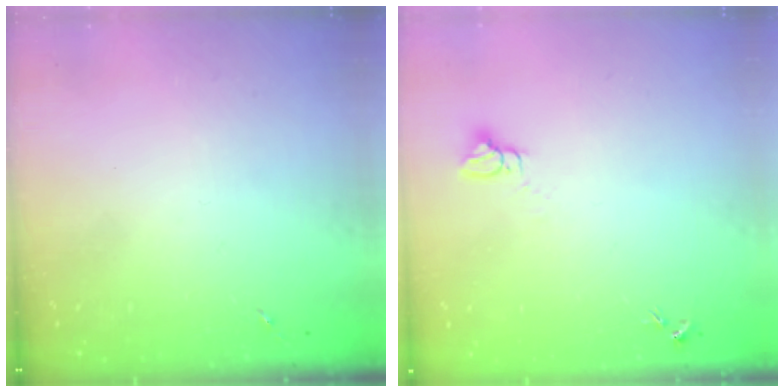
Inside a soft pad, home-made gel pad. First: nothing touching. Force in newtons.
{"total": 3.0, "press": 3.0, "slide": 0.1}